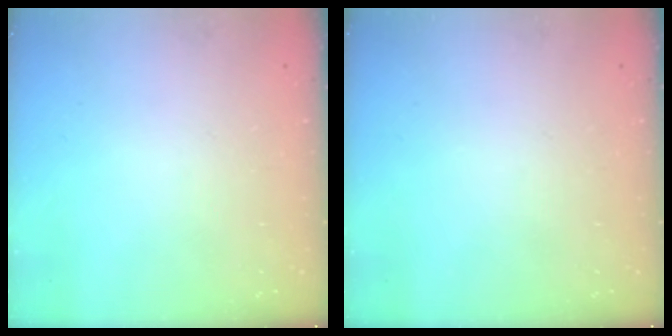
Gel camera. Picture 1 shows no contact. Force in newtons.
{"total": 0.0}